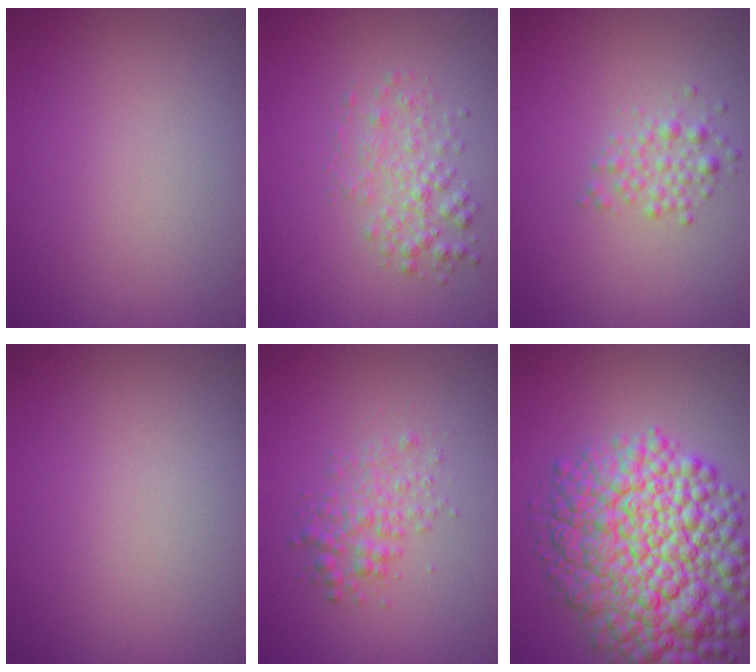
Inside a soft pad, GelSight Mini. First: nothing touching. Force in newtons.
{"total": 2.5, "press": 2.5, "slide": 0.0}
{"total": 1.9, "press": 1.9, "slide": 0.1}
{"total": 0.0}
{"total": 2.5, "press": 2.5, "slide": 0.0}
{"total": 12.8, "press": 12.8, "slide": 0.4}